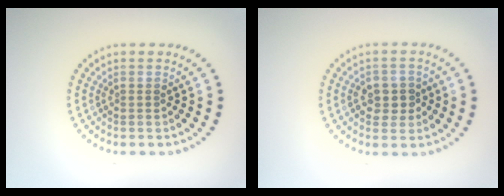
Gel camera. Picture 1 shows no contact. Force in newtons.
{"total": 2.2, "press": 2.2, "slide": 0.2}